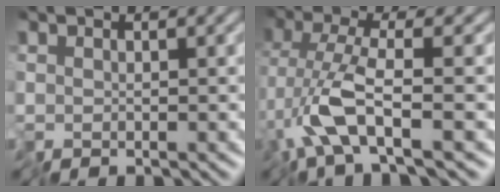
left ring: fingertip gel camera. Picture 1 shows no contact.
{"total": 5.2, "force": [-2.2, 0.7, 4.7], "torque": [-0.114, 0.001, -0.050]}